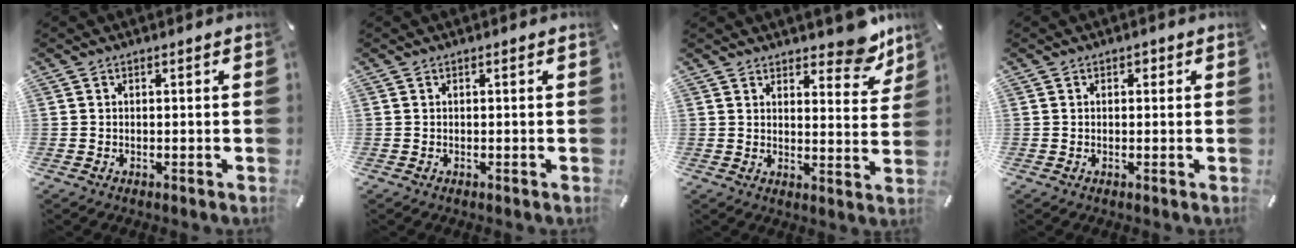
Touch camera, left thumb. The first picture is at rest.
{"total": 0.0}
{"total": 9.3, "force": [7.6, 4.1, 3.5], "torque": [-0.021, -0.059, 0.131]}
{"total": 1.0, "force": [0.2, 0.9, 0.3], "torque": [0.001, 0.003, 0.001]}